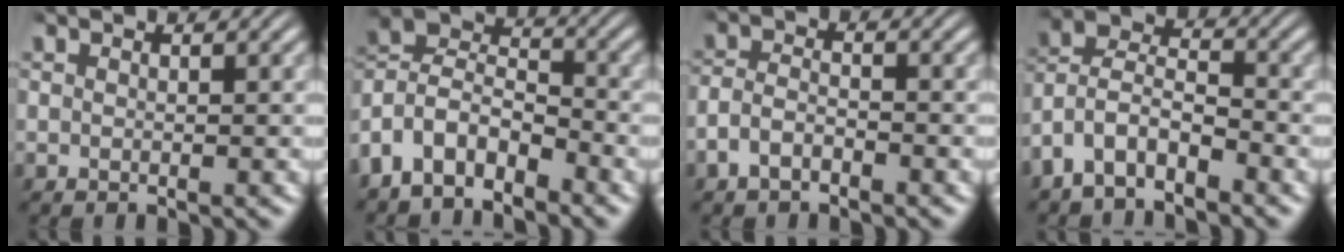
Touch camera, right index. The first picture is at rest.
{"total": 9.0, "force": [-0.5, 8.0, 4.1], "torque": [-0.123, -0.022, -0.020]}
{"total": 2.9, "force": [-1.5, 2.0, 1.5], "torque": [-0.042, -0.005, -0.025]}
{"total": 8.6, "force": [-2.1, 7.7, 3.2], "torque": [-0.111, -0.024, -0.050]}